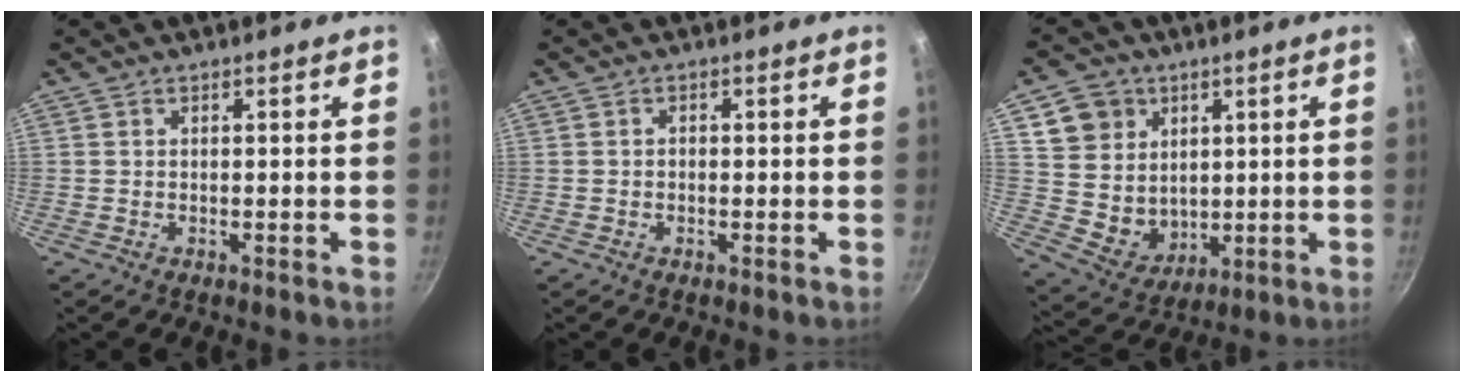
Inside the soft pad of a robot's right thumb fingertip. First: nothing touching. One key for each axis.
{"total": 0.8, "fx": -0.3, "fy": 0.6, "fz": 0.4, "tx": -0.007, "ty": 0.004, "tz": -0.005}
{"total": 12.3, "fx": 4.1, "fy": 10.8, "fz": 4.2, "tx": -0.043, "ty": -0.014, "tz": 0.092}